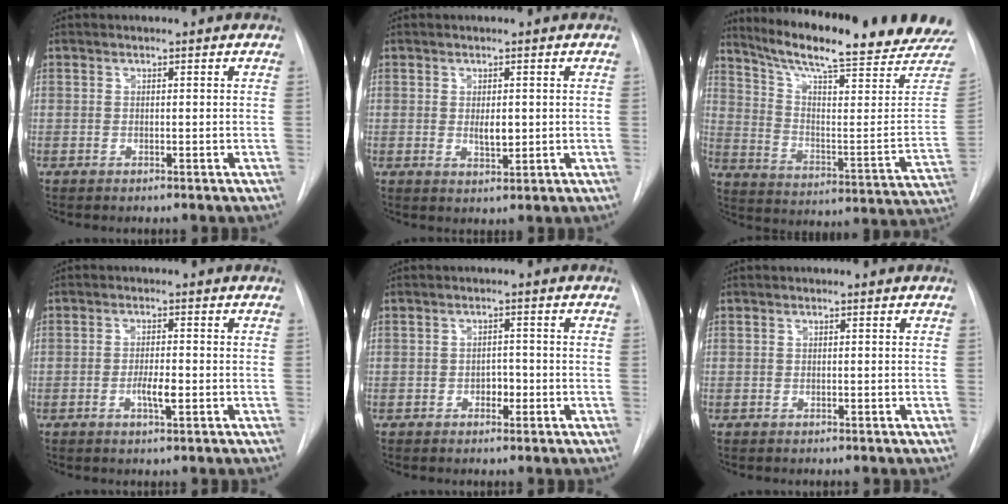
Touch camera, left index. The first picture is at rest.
{"total": 2.4, "force": [0.5, 1.0, 2.2], "torque": [-0.037, -0.007, 0.012]}
{"total": 24.4, "force": [21.5, 1.4, 11.5], "torque": [-0.183, -0.078, 0.288]}
{"total": 2.8, "force": [-0.8, 0.5, 2.6], "torque": [-0.048, 0.000, -0.013]}
{"total": 1.8, "force": [-0.7, 1.2, 1.2], "torque": [-0.014, 0.005, -0.009]}
{"total": 0.0}